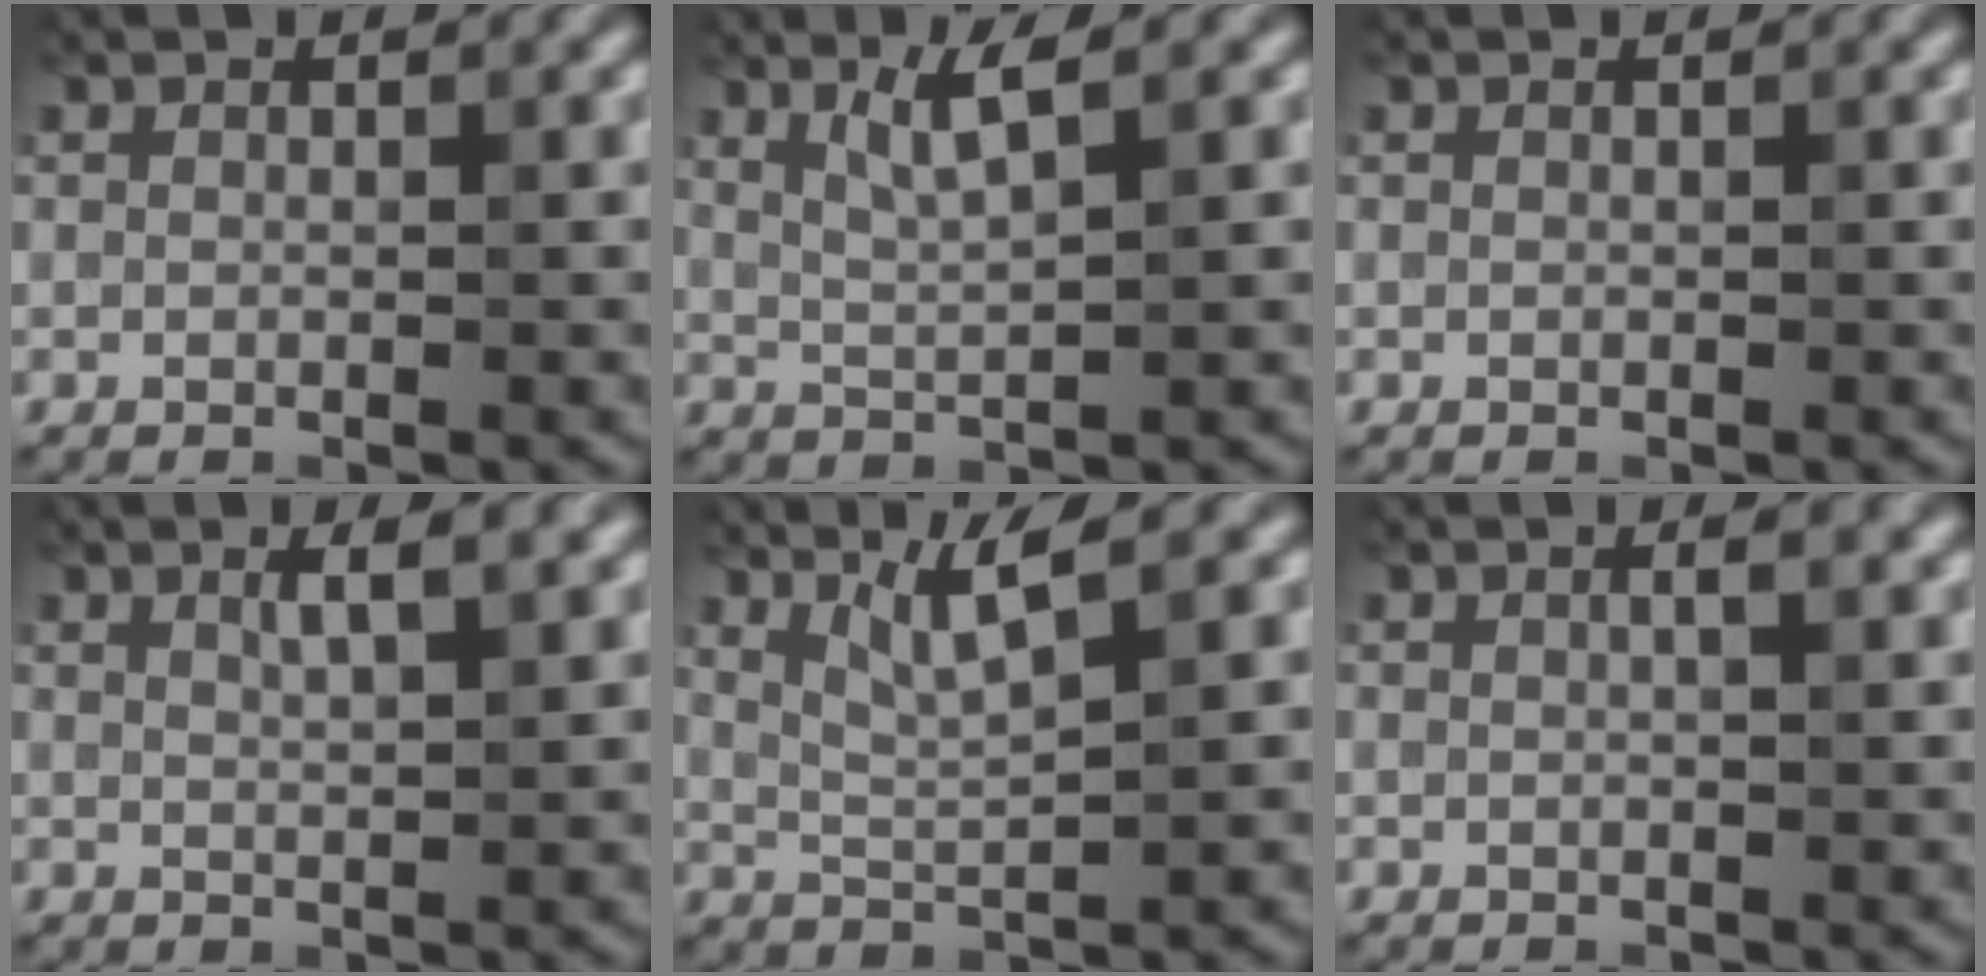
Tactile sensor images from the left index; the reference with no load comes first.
{"total": 2.7, "force": [1.3, 0.4, 2.3], "torque": [-0.047, -0.003, 0.030]}
{"total": 0.0}
{"total": 2.1, "force": [1.0, 0.6, 1.8], "torque": [-0.024, 0.004, 0.015]}
{"total": 3.3, "force": [1.9, 0.4, 2.7], "torque": [-0.057, -0.003, 0.046]}
{"total": 1.7, "force": [0.5, 0.7, 1.5], "torque": [-0.017, -0.002, -0.002]}